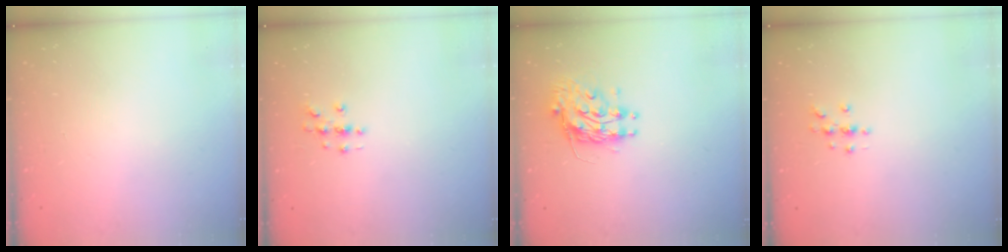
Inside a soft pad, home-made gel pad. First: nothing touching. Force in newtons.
{"total": 2.7, "press": 2.7, "slide": 0.3}
{"total": 10.4, "press": 10.4, "slide": 0.9}
{"total": 3.4, "press": 3.4, "slide": 0.4}